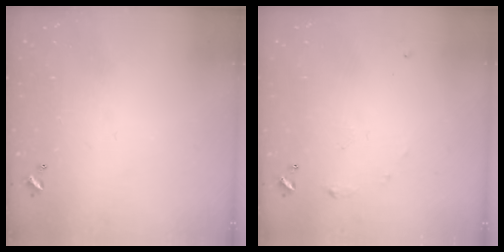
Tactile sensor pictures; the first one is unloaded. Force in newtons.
{"total": 5.9, "press": 5.9, "slide": 0.8}